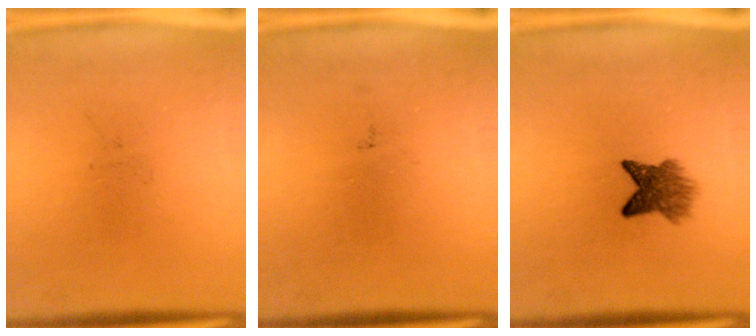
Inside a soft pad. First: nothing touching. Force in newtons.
{"total": 0.0}
{"total": 4.7}